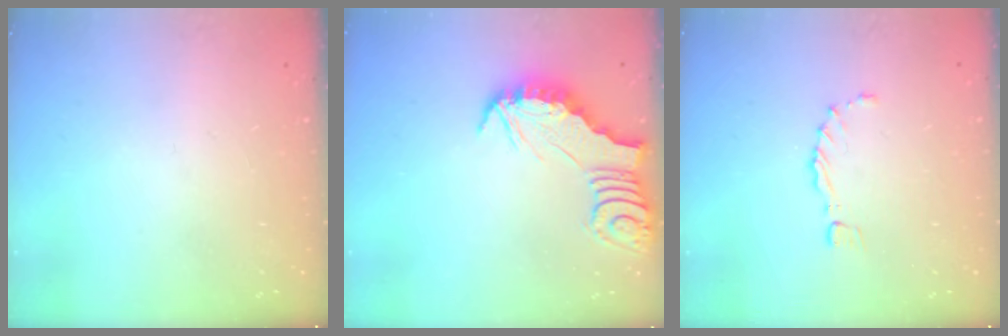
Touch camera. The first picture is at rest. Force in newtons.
{"total": 2.8, "press": 2.8, "slide": 0.3}
{"total": 0.9, "press": 0.9, "slide": 0.4}